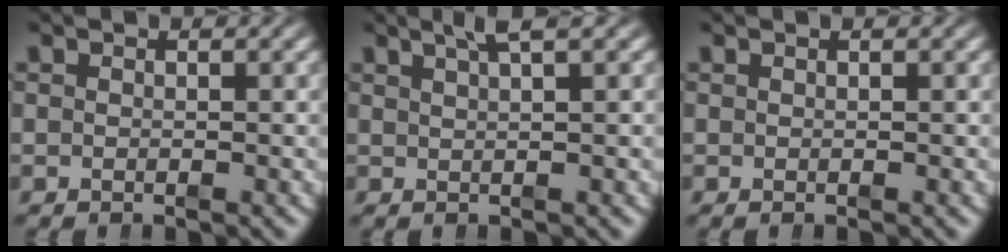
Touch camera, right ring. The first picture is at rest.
{"total": 3.3, "force": [2.4, -0.5, 2.1], "torque": [-0.018, 0.015, 0.040]}
{"total": 0.0}